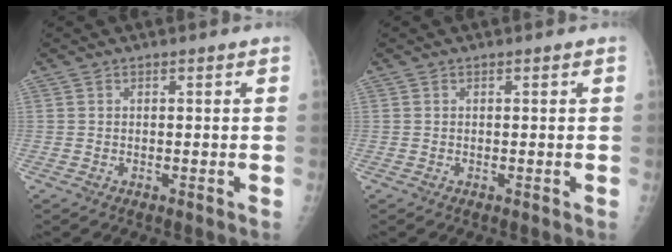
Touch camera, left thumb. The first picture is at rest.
{"total": 0.0}